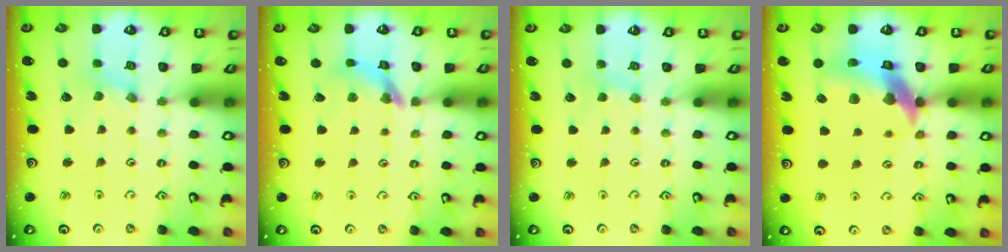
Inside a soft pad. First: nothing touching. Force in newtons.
{"total": 8.5, "press": 8.5, "slide": 0.9}
{"total": 1.5, "press": 1.5, "slide": 0.3}
{"total": 15.2, "press": 15.0, "slide": 2.2}